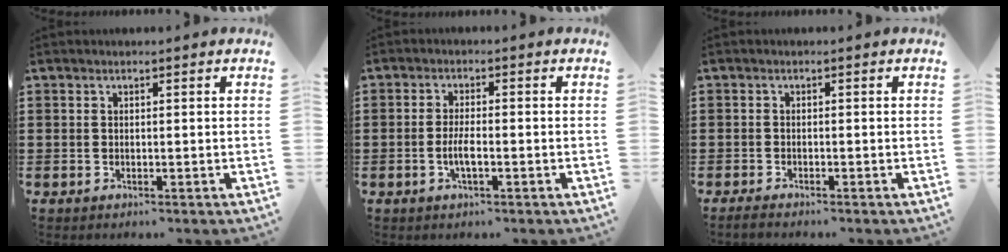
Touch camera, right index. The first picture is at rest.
{"total": 3.1, "force": [-1.0, 0.7, 2.8], "torque": [-0.063, -0.004, -0.023]}
{"total": 1.0, "force": [-1.0, 0.1, 0.1], "torque": [-0.005, 0.000, -0.019]}